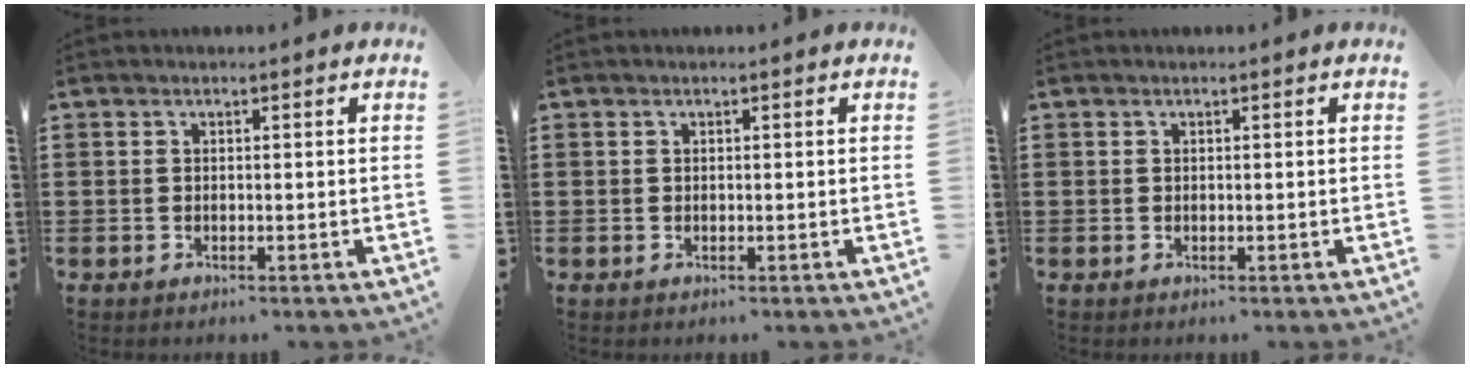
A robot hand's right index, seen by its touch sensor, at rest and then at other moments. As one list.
[{"total": 0.0}, {"total": 0.0}]